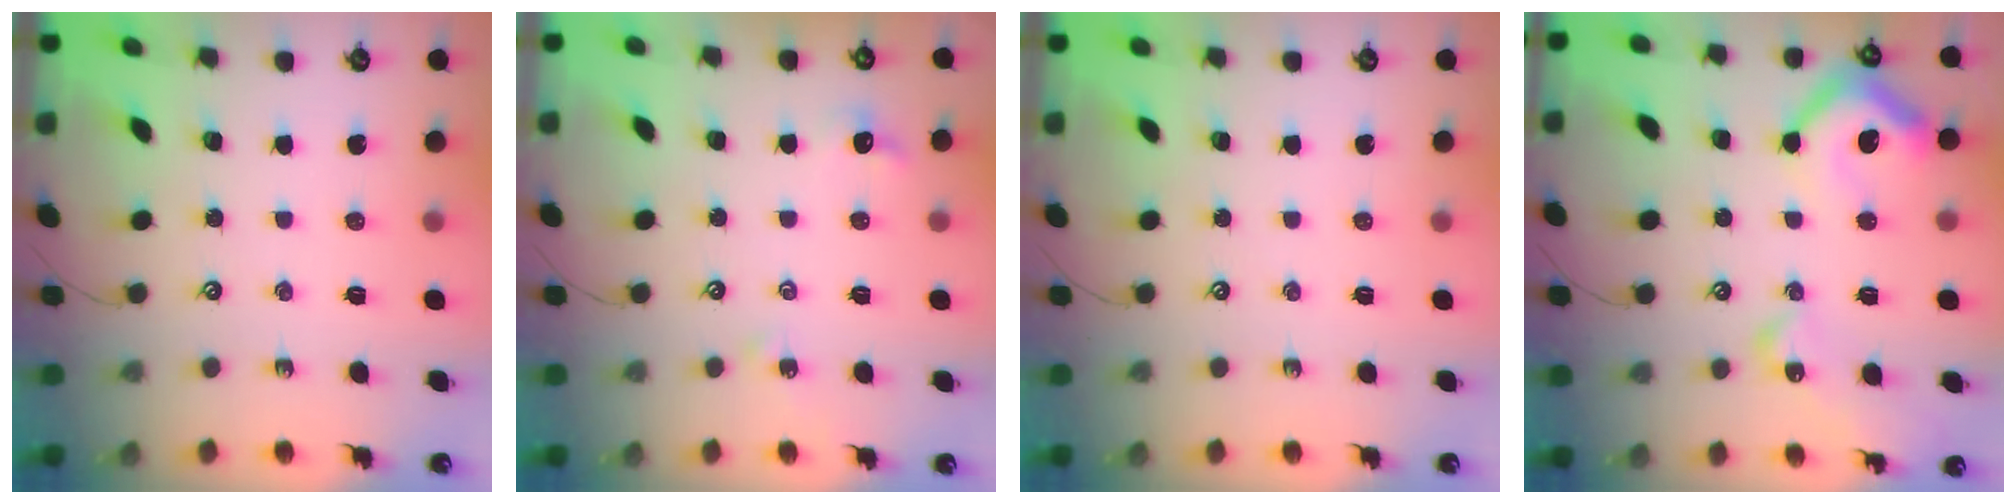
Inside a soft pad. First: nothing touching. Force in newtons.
{"total": 5.2, "press": 5.1, "slide": 0.6}
{"total": 0.0}
{"total": 14.6, "press": 14.6, "slide": 0.8}